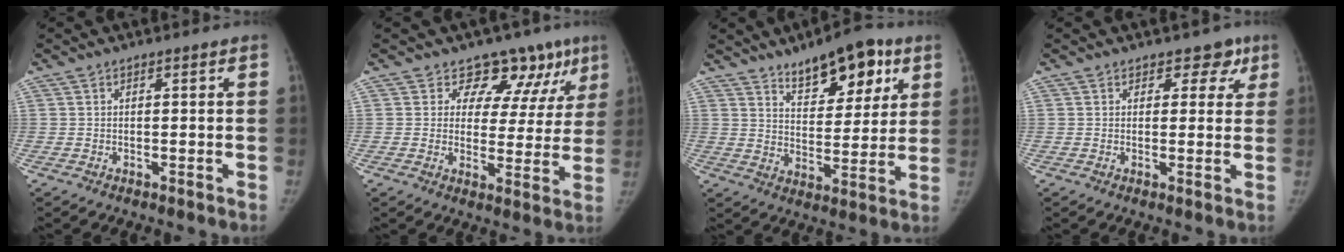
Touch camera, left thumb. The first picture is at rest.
{"total": 11.5, "force": [8.1, 7.4, 3.2], "torque": [0.019, -0.034, 0.085]}
{"total": 14.1, "force": [8.5, 6.3, 9.3], "torque": [-0.091, -0.038, 0.130]}
{"total": 4.0, "force": [2.4, 2.9, 1.3], "torque": [0.026, -0.006, 0.023]}